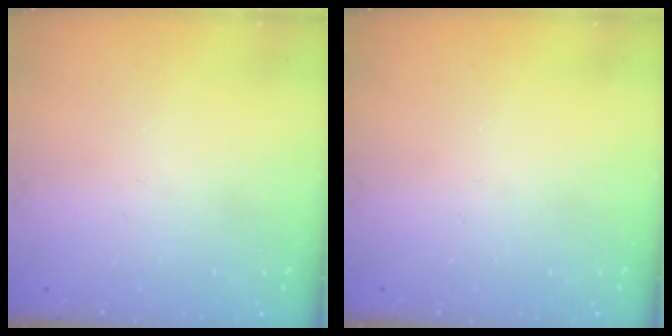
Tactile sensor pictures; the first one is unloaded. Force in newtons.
{"total": 0.0}